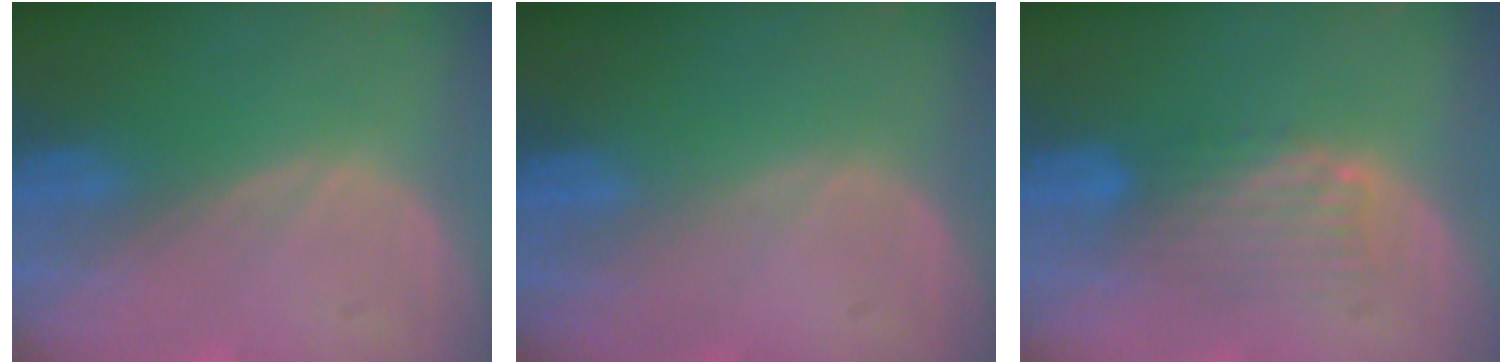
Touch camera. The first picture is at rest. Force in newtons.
{"total": 0.0}
{"total": 5.0, "press": 4.3, "slide": 2.6}